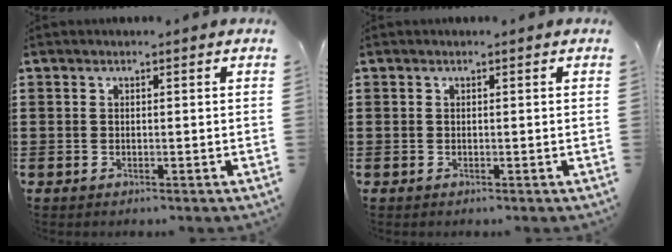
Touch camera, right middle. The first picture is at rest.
{"total": 0.0}